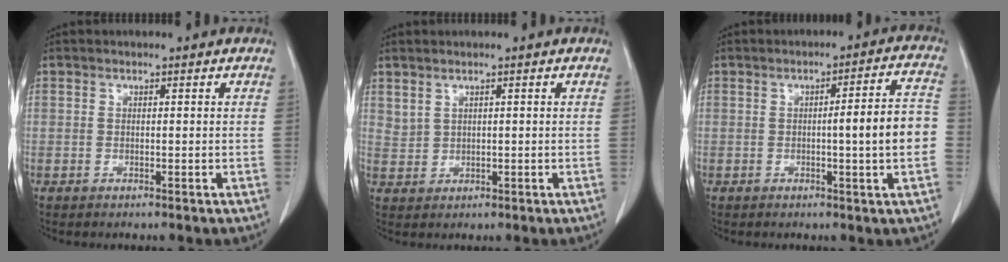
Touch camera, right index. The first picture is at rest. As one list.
[{"total": 1.6, "force": [1.3, 0.9, 0.4], "torque": [-0.001, 0.001, 0.032]}, {"total": 8.3, "force": [-1.0, -0.1, 8.3], "torque": [-0.107, 0.015, -0.017]}]